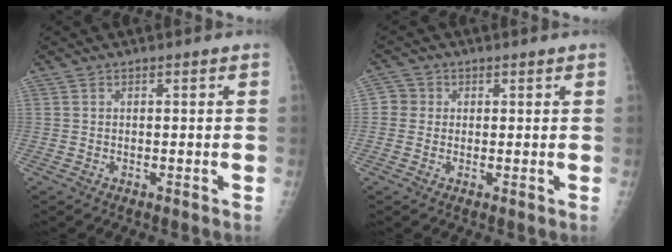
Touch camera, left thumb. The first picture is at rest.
{"total": 2.8, "force": [0.4, 2.7, 0.6], "torque": [0.010, 0.004, 0.000]}